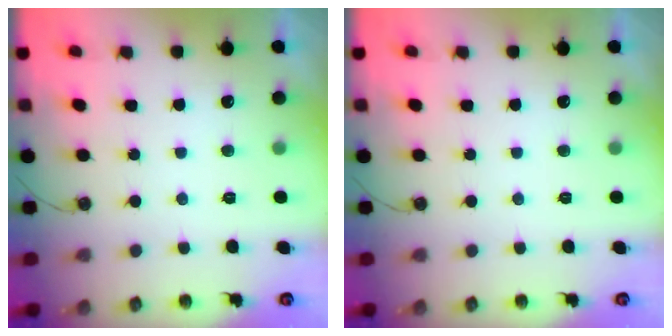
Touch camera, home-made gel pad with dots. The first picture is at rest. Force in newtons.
{"total": 0.0}